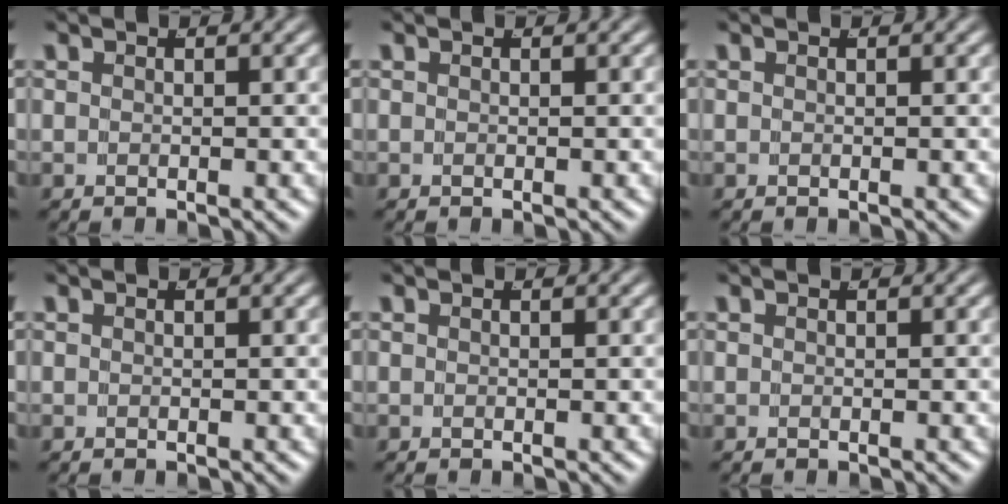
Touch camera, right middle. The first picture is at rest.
{"total": 0.0}
{"total": 0.0}
{"total": 0.0}
{"total": 0.0}
{"total": 0.0}